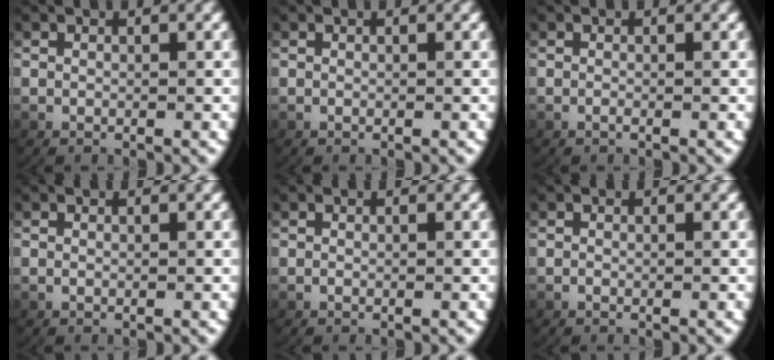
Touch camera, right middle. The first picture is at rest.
{"total": 0.0}
{"total": 0.6, "force": [-0.4, 0.3, 0.2], "torque": [-0.006, 0.006, -0.010]}
{"total": 0.0}
{"total": 0.0}
{"total": 0.0}